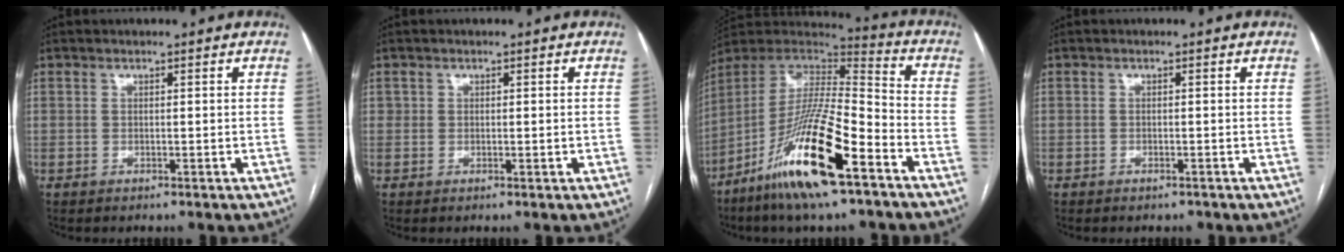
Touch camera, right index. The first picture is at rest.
{"total": 0.8, "force": [0.1, 0.6, 0.5], "torque": [-0.011, 0.006, 0.005]}
{"total": 20.3, "force": [-11.1, 2.7, 16.8], "torque": [-0.338, -0.034, -0.206]}
{"total": 0.9, "force": [-0.8, 0.4, 0.3], "torque": [-0.008, -0.001, -0.008]}